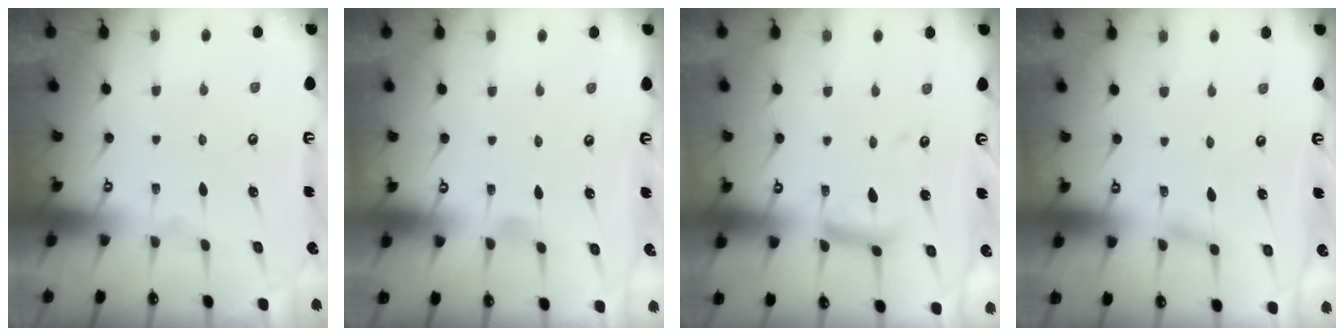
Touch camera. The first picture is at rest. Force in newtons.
{"total": 3.0, "press": 3.0, "slide": 0.4}
{"total": 11.1, "press": 11.1, "slide": 0.9}
{"total": 2.8, "press": 2.8, "slide": 0.3}